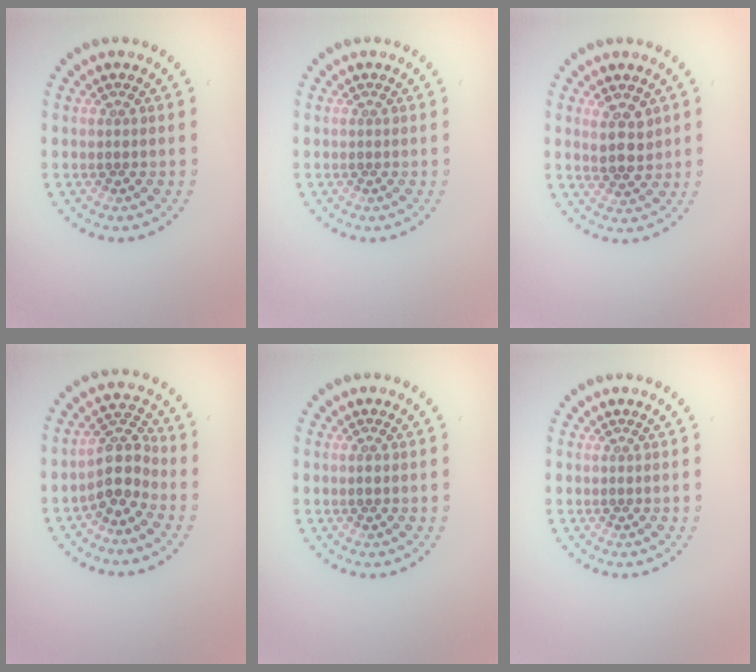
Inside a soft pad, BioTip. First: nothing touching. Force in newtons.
{"total": 0.0}
{"total": 2.7, "press": 2.6, "slide": 0.8}
{"total": 3.6, "press": 2.9, "slide": 2.2}
{"total": 0.7, "press": 0.7, "slide": 0.1}
{"total": 0.0}